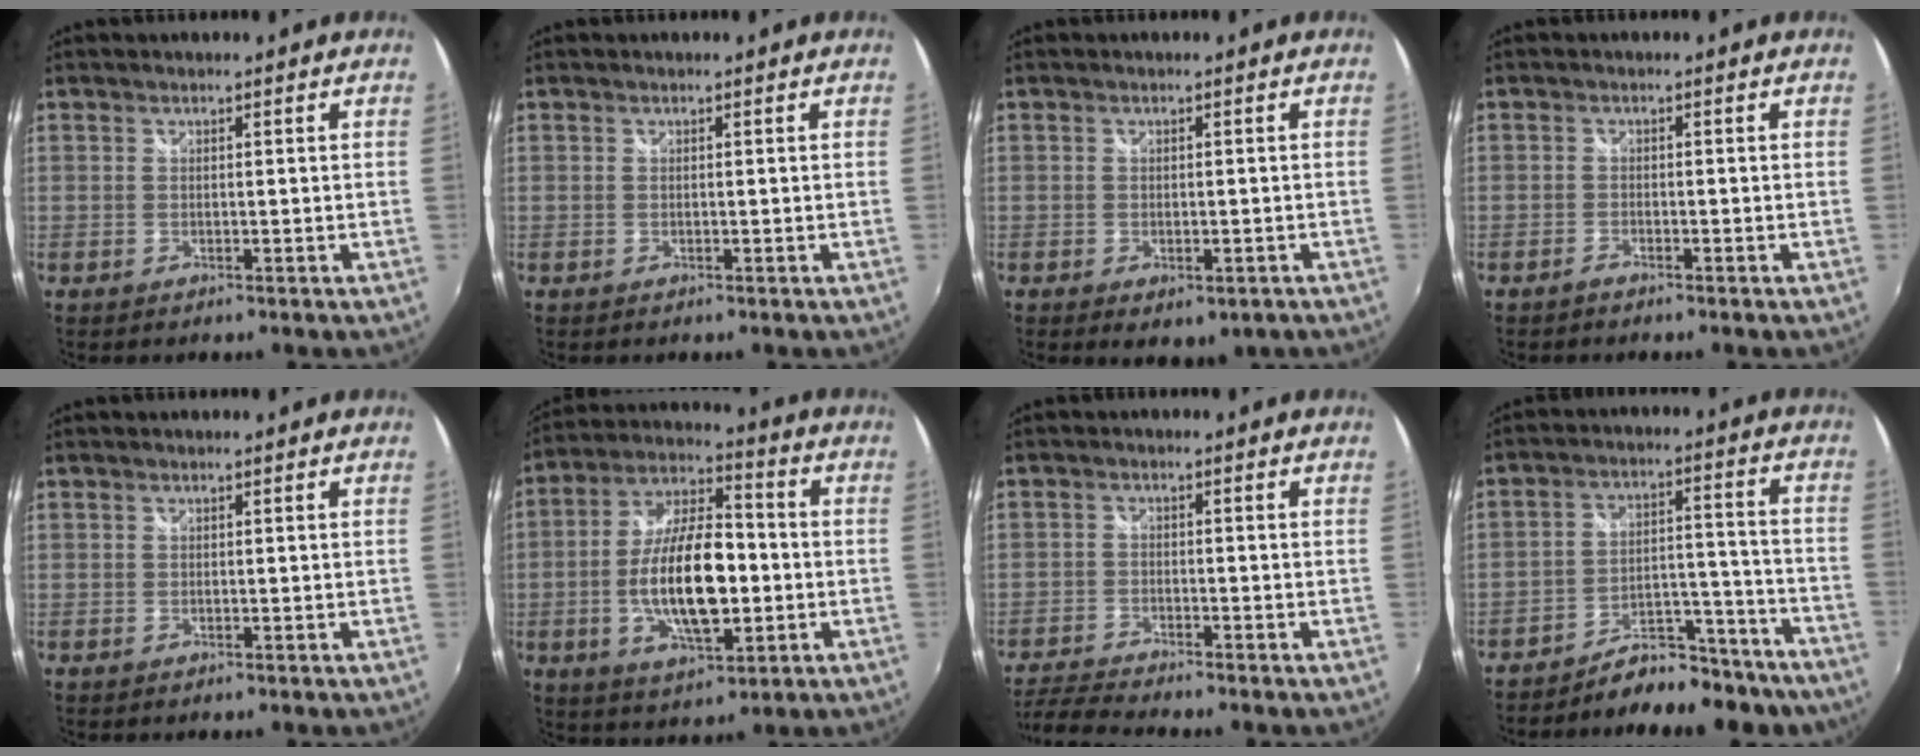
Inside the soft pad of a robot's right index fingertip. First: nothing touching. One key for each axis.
{"total": 0.0}
{"total": 4.1, "fx": -1.9, "fy": 2.5, "fz": 2.7, "tx": -0.048, "ty": -0.017, "tz": -0.023}
{"total": 1.0, "fx": -0.9, "fy": 0.3, "fz": 0.1, "tx": -0.008, "ty": -0.001, "tz": -0.021}
{"total": 0.0}
{"total": 16.9, "fx": -2.9, "fy": 7.0, "fz": 15.1, "tx": -0.290, "ty": 0.001, "tz": -0.049}
{"total": 6.6, "fx": -6.3, "fy": 0.0, "fz": 1.9, "tx": -0.062, "ty": -0.019, "tz": -0.121}
{"total": 15.4, "fx": -13.6, "fy": 5.5, "fz": 4.6, "tx": -0.062, "ty": 0.045, "tz": -0.174}